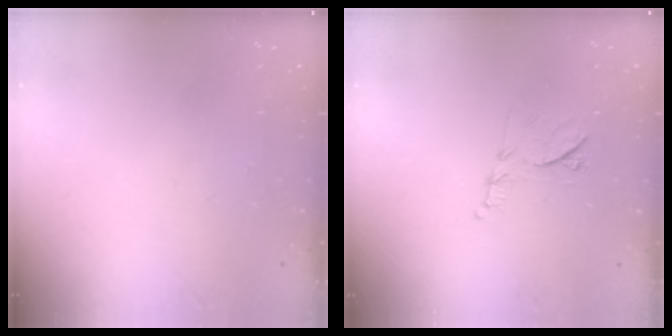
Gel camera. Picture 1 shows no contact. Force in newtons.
{"total": 9.4, "press": 9.4, "slide": 0.1}